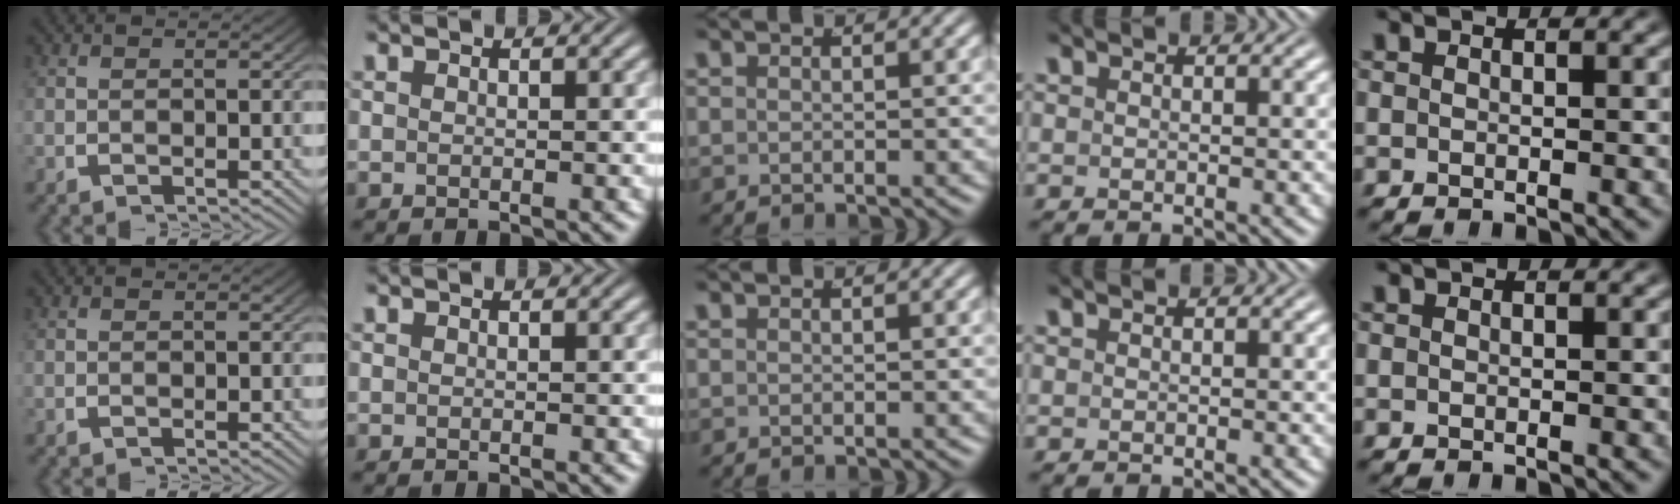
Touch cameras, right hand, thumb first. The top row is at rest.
{}